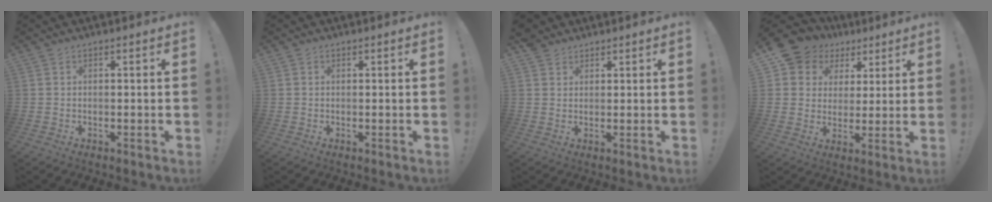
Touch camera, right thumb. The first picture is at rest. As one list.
[{"total": 0.0}, {"total": 2.8, "force": [2.2, 1.8, 0.2], "torque": [0.001, -0.010, 0.041]}, {"total": 9.2, "force": [4.8, 7.5, 2.4], "torque": [-0.040, -0.036, 0.098]}]